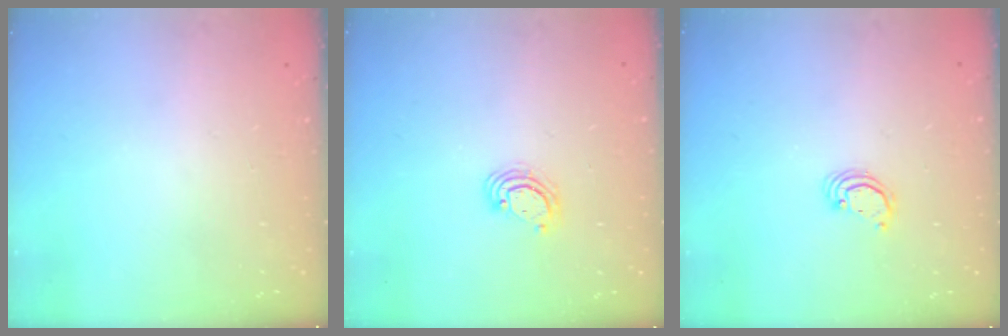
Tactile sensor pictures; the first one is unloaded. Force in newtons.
{"total": 4.0, "press": 4.0, "slide": 0.3}
{"total": 2.3, "press": 2.3, "slide": 0.3}